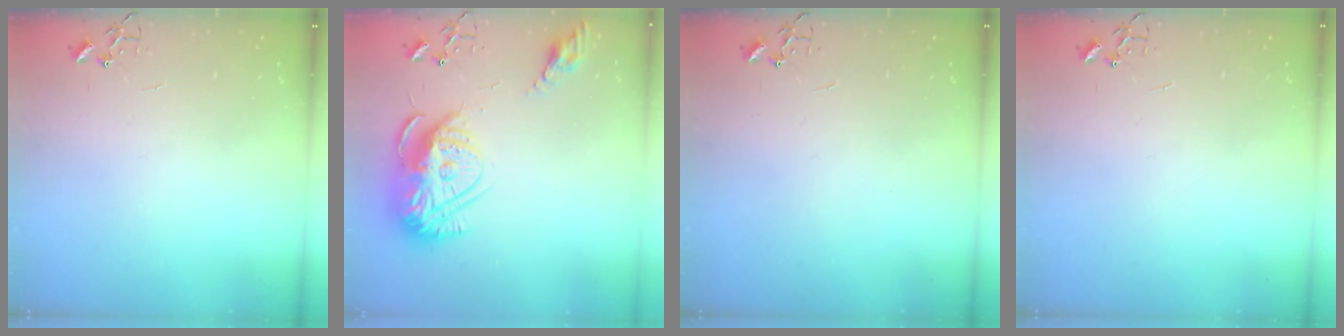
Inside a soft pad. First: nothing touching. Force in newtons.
{"total": 17.6, "press": 17.5, "slide": 1.6}
{"total": 0.0}
{"total": 0.0}